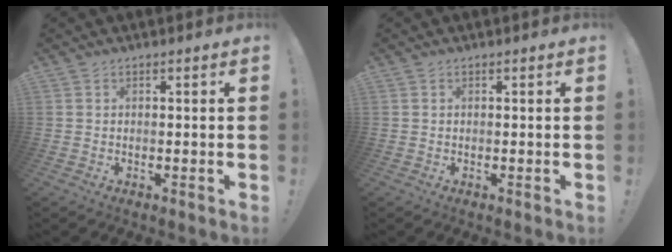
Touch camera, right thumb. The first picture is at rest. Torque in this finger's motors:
{"motor_torque": [0.06, -0.61, -0.56, 0.11, 0.00]}